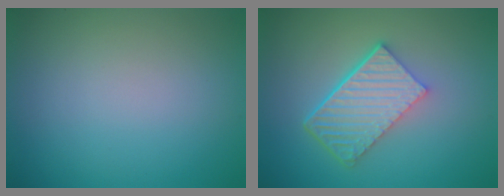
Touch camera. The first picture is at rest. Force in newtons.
{"total": 6.1, "press": 4.2, "slide": 4.4}